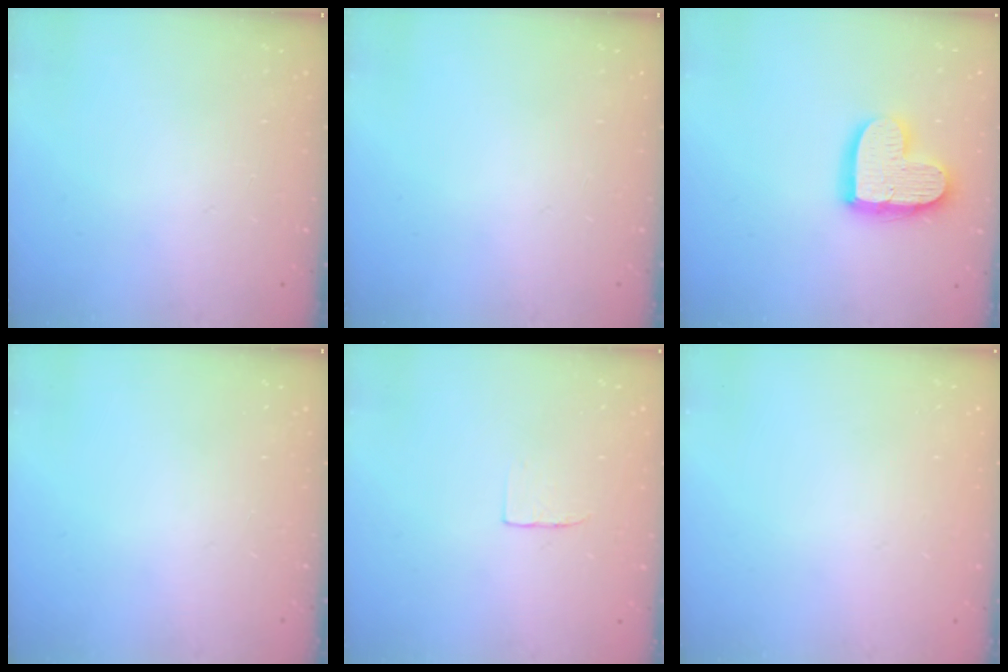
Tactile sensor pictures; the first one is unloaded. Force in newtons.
{"total": 0.0}
{"total": 14.5, "press": 14.4, "slide": 1.3}
{"total": 0.0}
{"total": 3.4, "press": 3.4, "slide": 0.3}
{"total": 0.0}